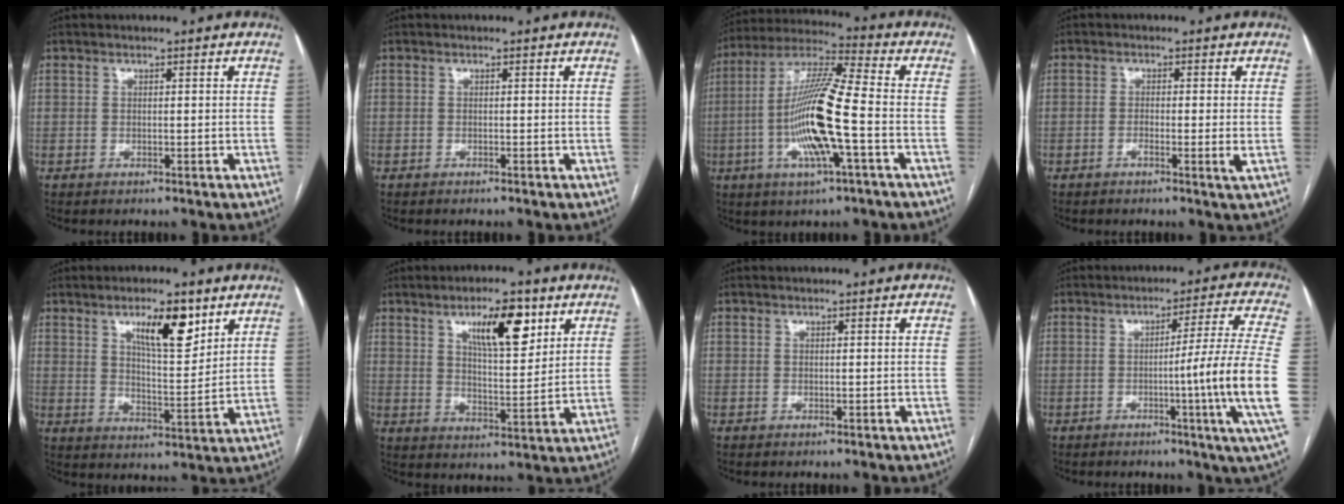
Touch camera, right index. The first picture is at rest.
{"total": 0.0}
{"total": 15.4, "force": [-3.4, 1.0, 14.9], "torque": [-0.297, -0.002, -0.068]}
{"total": 2.7, "force": [-0.8, -0.1, 2.6], "torque": [-0.044, -0.005, -0.016]}
{"total": 9.2, "force": [5.3, 2.3, 7.2], "torque": [-0.121, -0.003, 0.089]}
{"total": 10.0, "force": [5.3, 2.8, 8.0], "torque": [-0.132, 0.002, 0.088]}
{"total": 0.0}
{"total": 13.2, "force": [-2.4, -3.1, 12.6], "torque": [-0.171, -0.020, -0.038]}